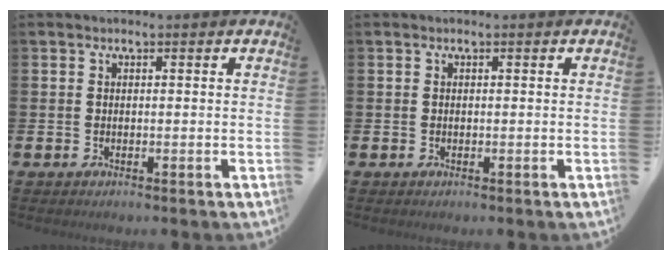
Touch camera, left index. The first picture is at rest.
{"total": 0.0}